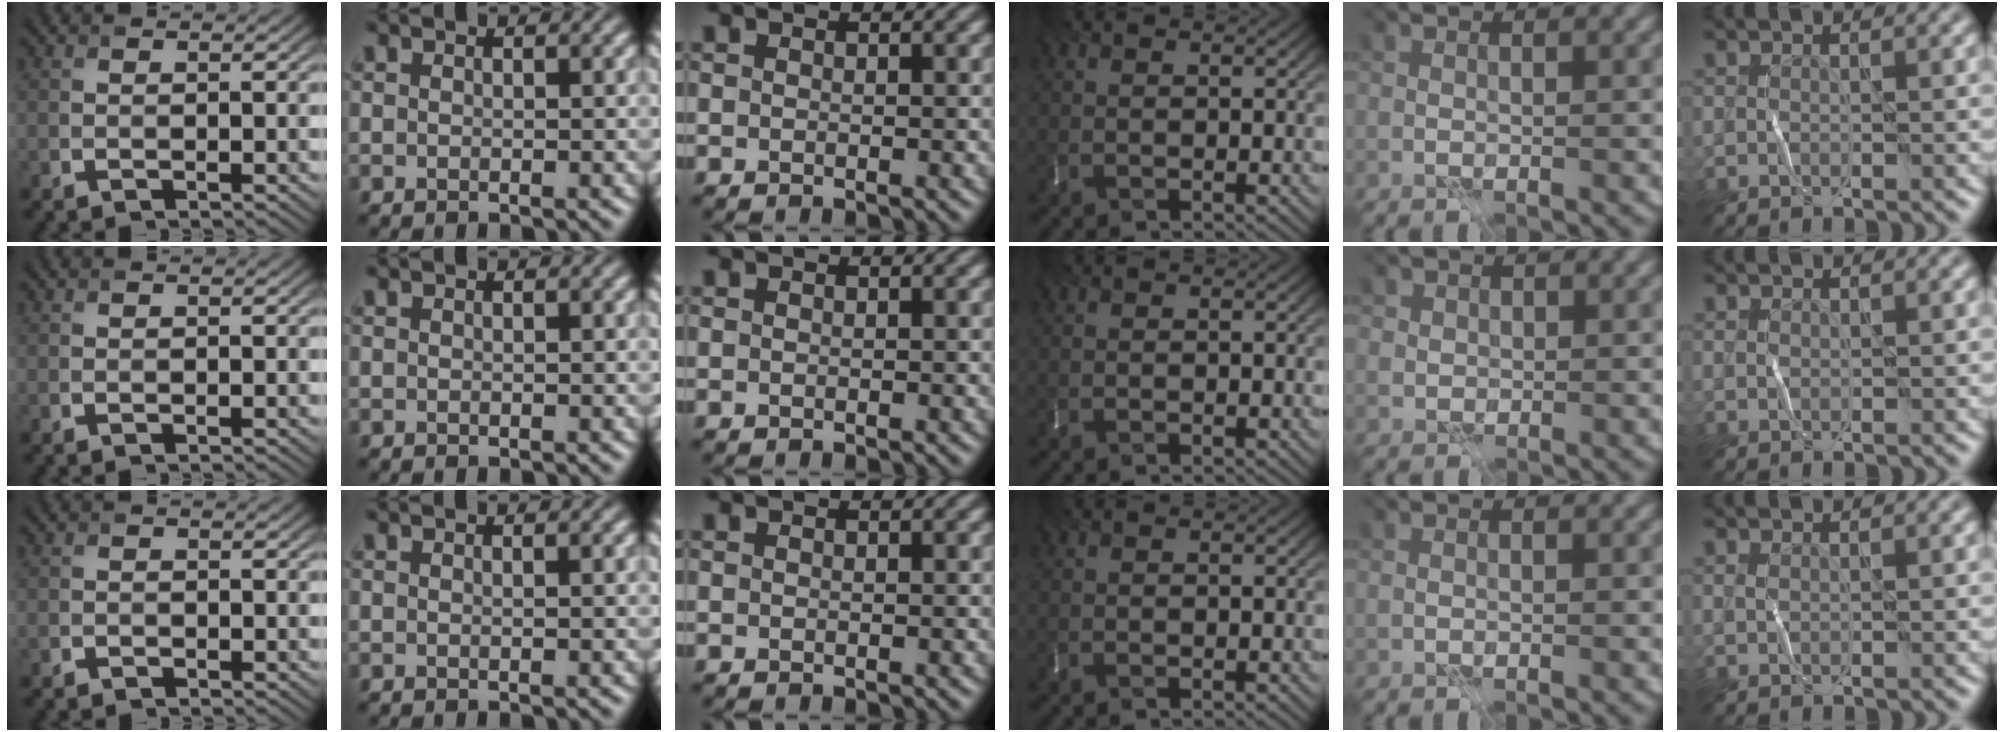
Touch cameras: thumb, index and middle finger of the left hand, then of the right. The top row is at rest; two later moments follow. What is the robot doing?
{"motion": "fold", "object": "bubble wrap"}